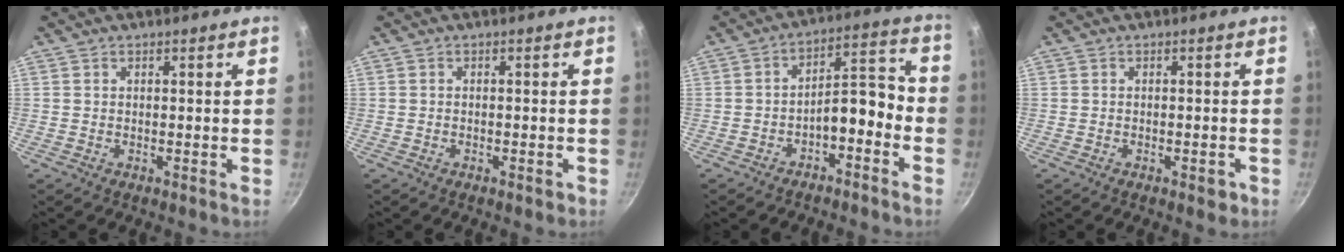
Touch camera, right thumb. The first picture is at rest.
{"total": 1.0, "force": [-0.6, 0.4, 0.6], "torque": [-0.012, 0.006, -0.005]}
{"total": 8.3, "force": [-3.9, 3.8, 6.2], "torque": [-0.077, 0.071, -0.056]}
{"total": 2.2, "force": [-1.0, 1.0, 1.7], "torque": [-0.019, 0.007, -0.009]}